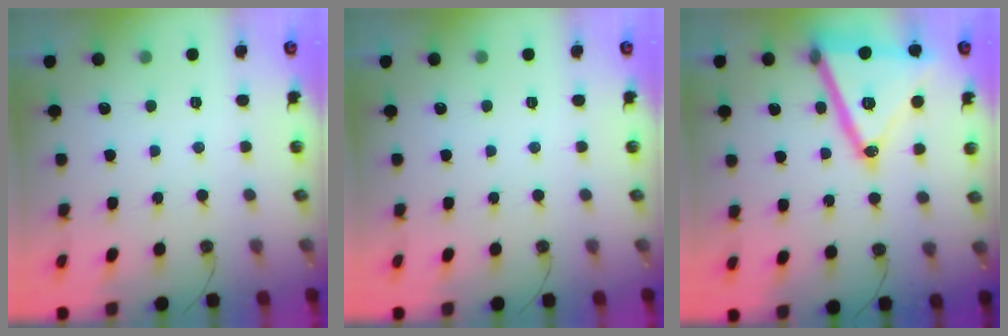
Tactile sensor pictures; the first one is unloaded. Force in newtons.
{"total": 0.0}
{"total": 24.8, "press": 24.6, "slide": 3.4}